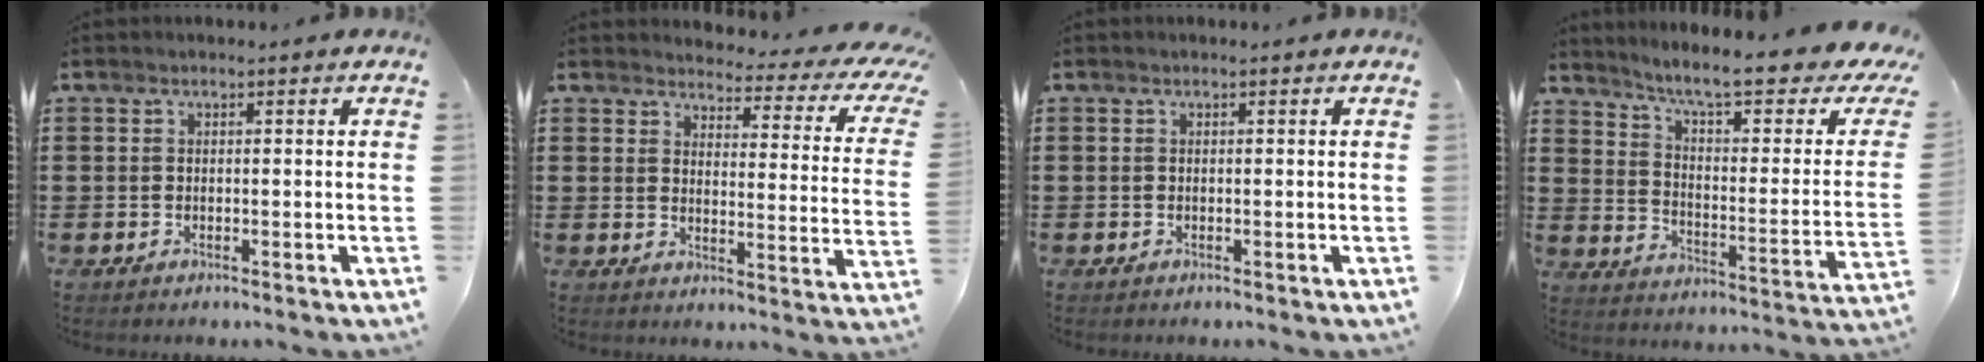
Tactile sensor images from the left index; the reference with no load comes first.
{"total": 3.8, "force": [3.3, 0.7, 1.7], "torque": [-0.039, -0.032, 0.049]}
{"total": 0.0}
{"total": 8.2, "force": [6.0, 0.6, 5.5], "torque": [-0.113, -0.049, 0.091]}